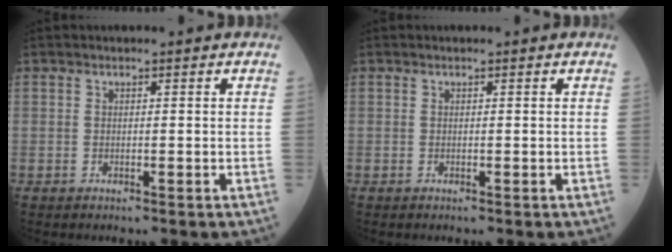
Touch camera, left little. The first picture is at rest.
{"total": 0.0}